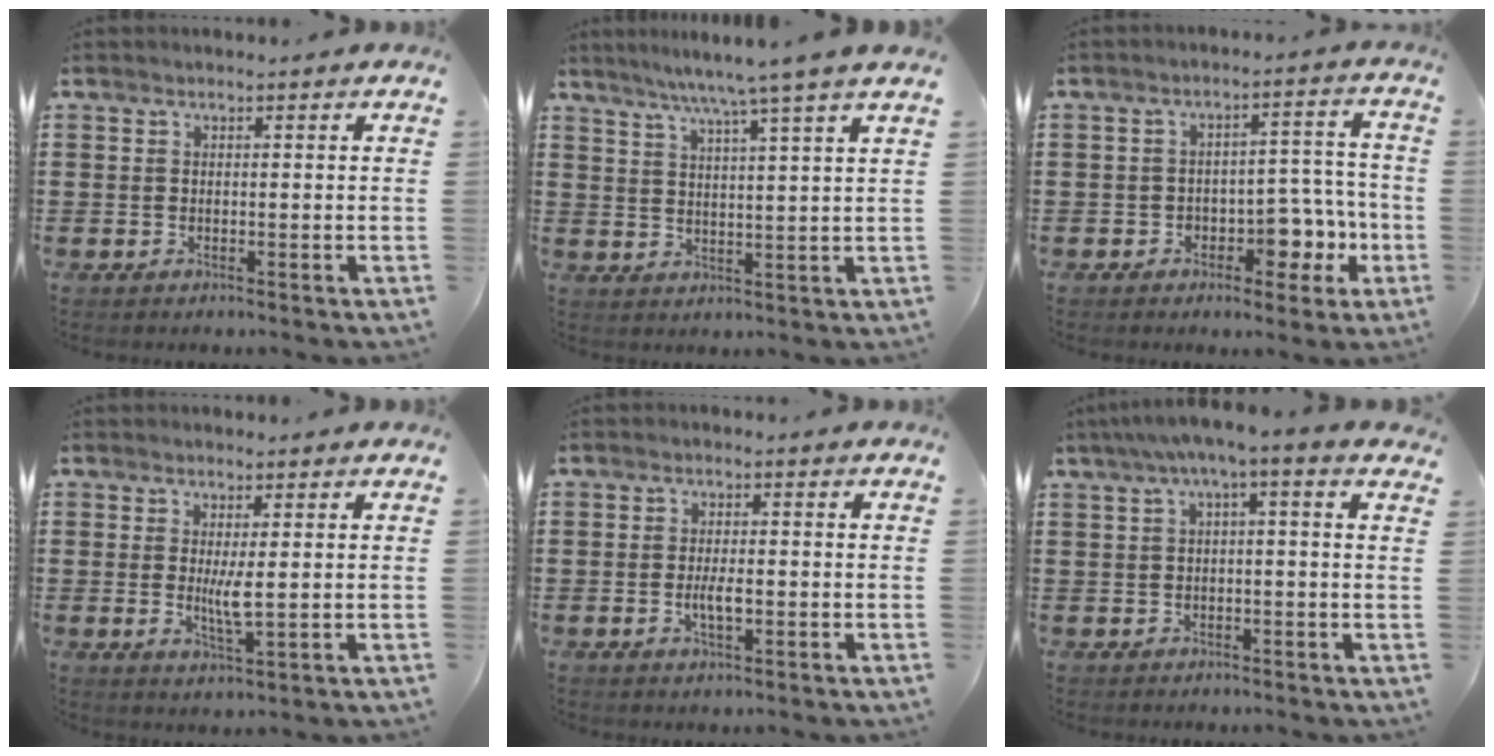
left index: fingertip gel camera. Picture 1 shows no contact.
{"total": 5.9, "force": [4.8, -1.5, 3.2], "torque": [-0.074, -0.021, 0.079]}
{"total": 6.4, "force": [-3.0, 4.1, 3.9], "torque": [-0.052, 0.014, -0.058]}
{"total": 3.7, "force": [0.4, 0.4, 3.6], "torque": [-0.069, -0.003, 0.006]}
{"total": 3.1, "force": [-0.7, 1.0, 2.9], "torque": [-0.058, -0.001, -0.015]}
{"total": 2.6, "force": [-0.2, 0.0, 2.6], "torque": [-0.048, -0.001, -0.008]}